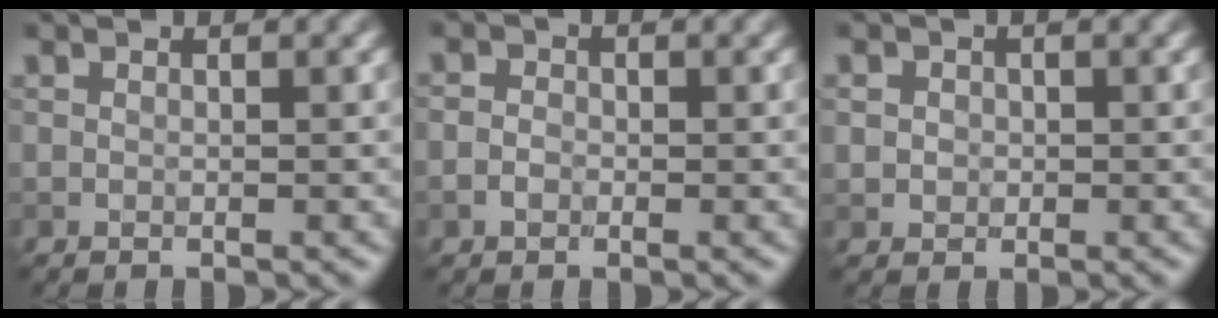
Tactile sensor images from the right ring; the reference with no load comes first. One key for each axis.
{"total": 1.3, "fx": -0.5, "fy": 1.0, "fz": 0.6, "tx": -0.010, "ty": 0.000, "tz": -0.013}
{"total": 1.8, "fx": 0.4, "fy": 1.6, "fz": 0.7, "tx": -0.003, "ty": 0.007, "tz": 0.006}